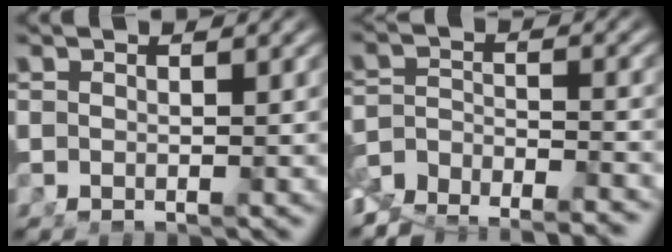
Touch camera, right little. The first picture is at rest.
{"total": 7.3, "force": [-5.9, 3.4, 2.8], "torque": [-0.040, -0.023, -0.094]}